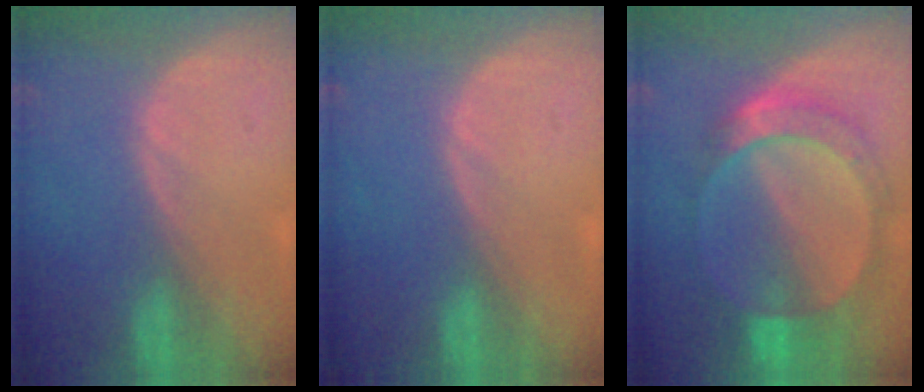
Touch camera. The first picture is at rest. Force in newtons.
{"total": 0.0}
{"total": 8.5, "press": 7.7, "slide": 3.5}